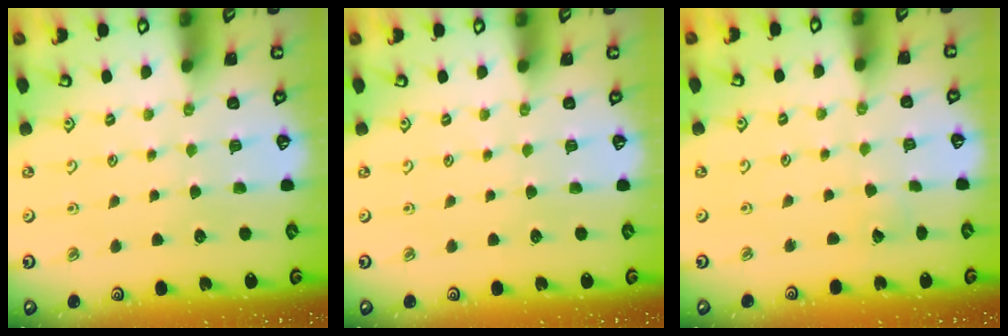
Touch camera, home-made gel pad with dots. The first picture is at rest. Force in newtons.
{"total": 0.0}
{"total": 1.4, "press": 1.4, "slide": 0.0}